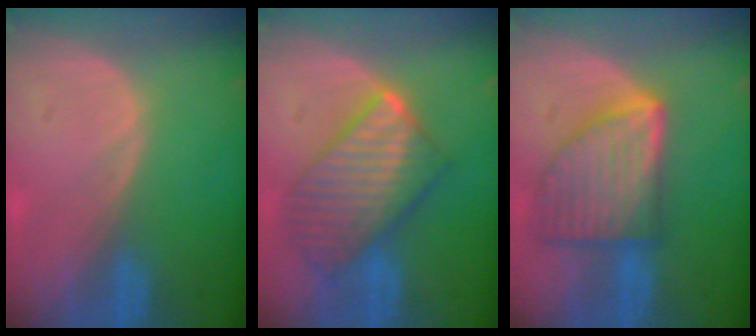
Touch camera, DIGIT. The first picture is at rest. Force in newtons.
{"total": 9.8, "press": 9.8, "slide": 0.9}
{"total": 9.3, "press": 9.3, "slide": 0.5}